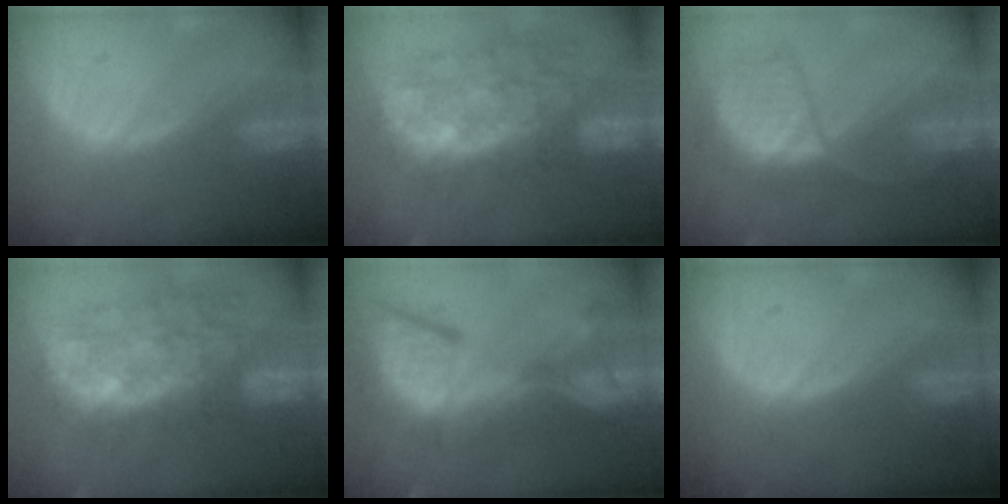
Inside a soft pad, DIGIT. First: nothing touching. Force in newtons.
{"total": 11.0, "press": 10.3, "slide": 3.9}
{"total": 7.9, "press": 7.8, "slide": 1.3}
{"total": 11.0, "press": 10.3, "slide": 3.9}
{"total": 13.5, "press": 11.0, "slide": 7.8}
{"total": 0.0}